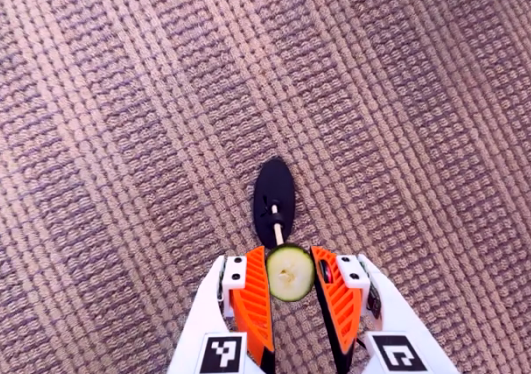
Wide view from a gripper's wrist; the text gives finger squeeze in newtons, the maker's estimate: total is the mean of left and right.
{"total": 8.9, "left": 9.0, "right": 8.8}